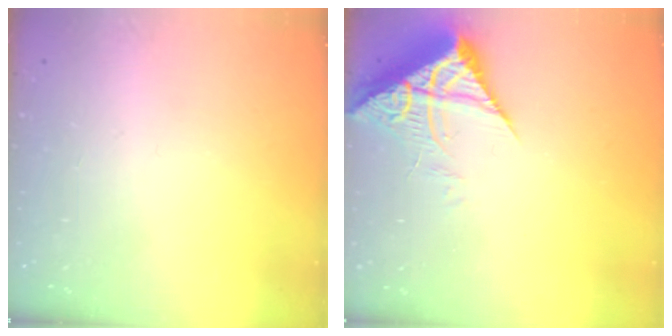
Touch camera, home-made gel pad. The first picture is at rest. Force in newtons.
{"total": 7.2, "press": 7.1, "slide": 0.9}